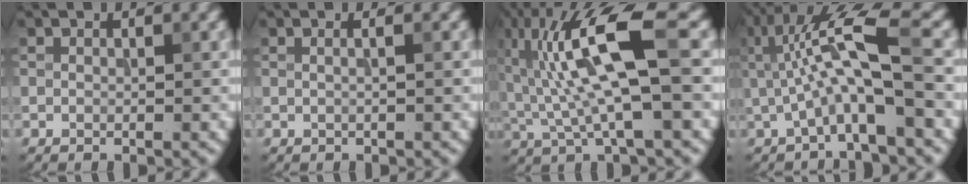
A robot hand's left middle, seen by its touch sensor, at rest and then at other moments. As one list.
[{"total": 1.6, "force": [0.4, 0.8, 1.3], "torque": [0.000, -0.001, -0.012]}, {"total": 10.1, "force": [1.5, 2.3, 9.8], "torque": [-0.194, 0.006, 0.030]}, {"total": 7.7, "force": [0.5, 1.6, 7.5], "torque": [-0.135, 0.009, 0.007]}]